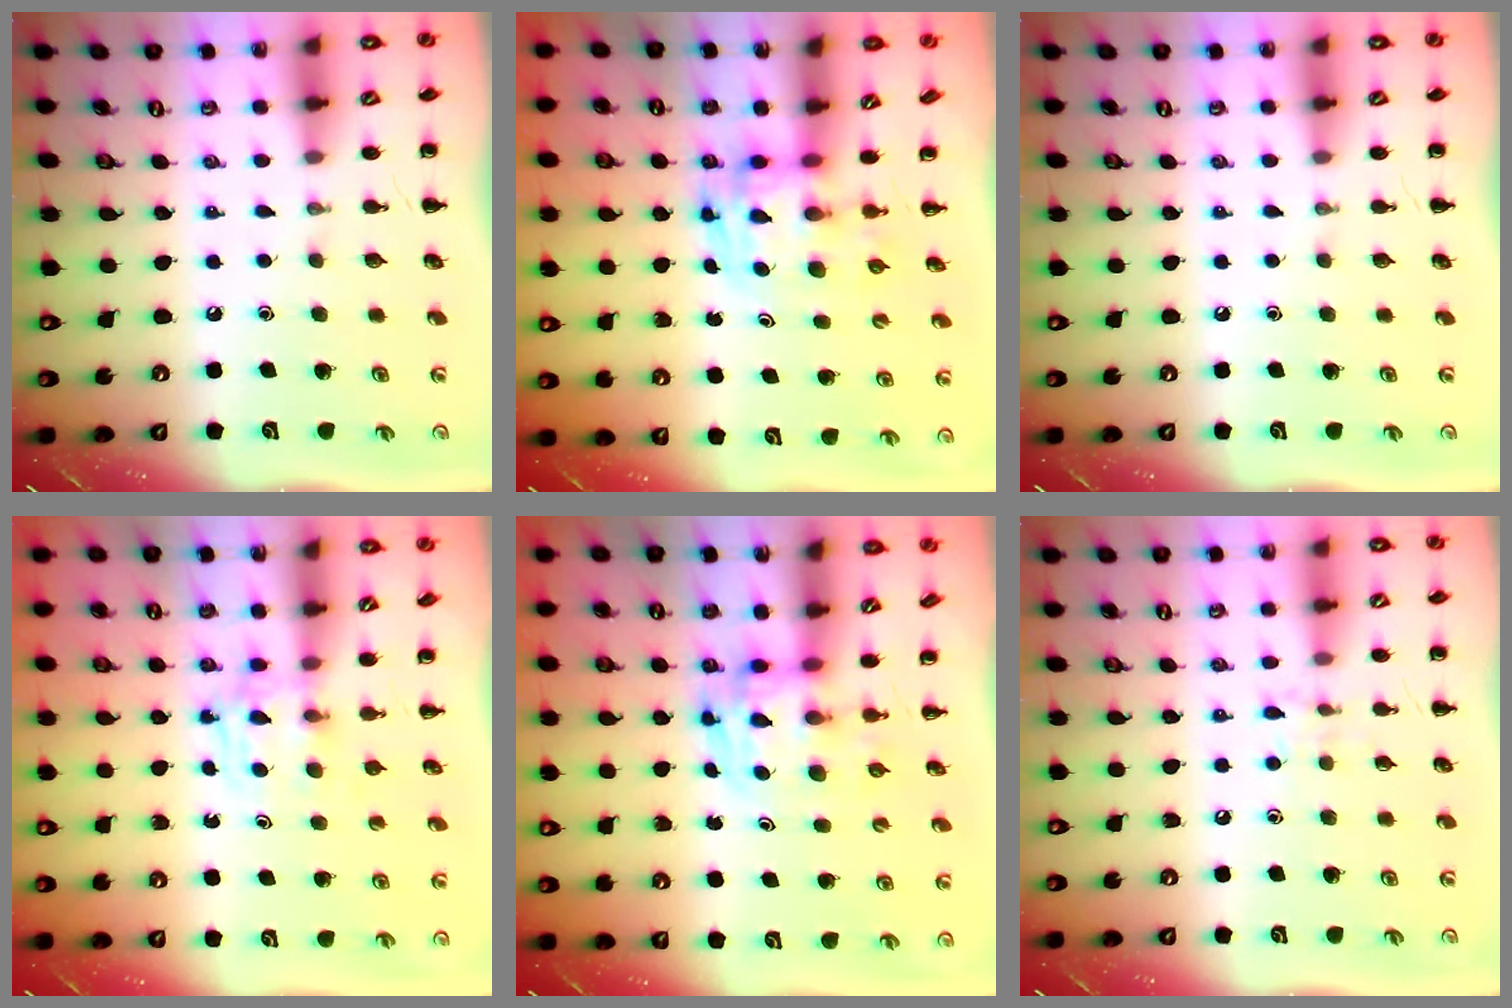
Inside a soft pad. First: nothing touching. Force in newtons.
{"total": 3.6, "press": 3.6, "slide": 0.5}
{"total": 0.0}
{"total": 3.5, "press": 3.4, "slide": 0.9}
{"total": 3.6, "press": 3.6, "slide": 0.6}
{"total": 6.1, "press": 5.7, "slide": 2.0}